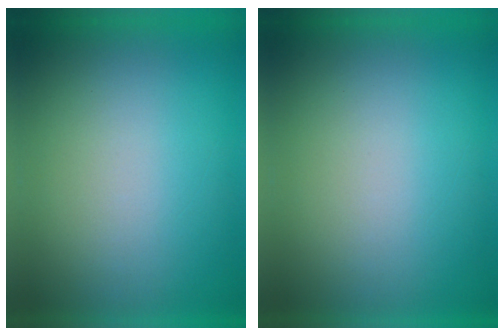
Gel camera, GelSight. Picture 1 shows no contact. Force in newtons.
{"total": 1.1}